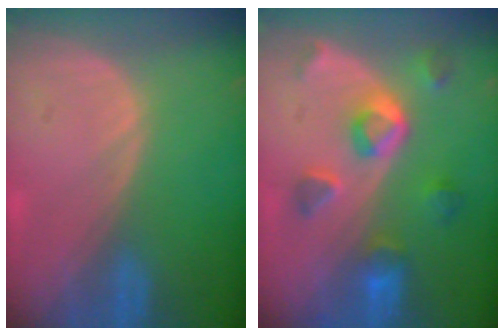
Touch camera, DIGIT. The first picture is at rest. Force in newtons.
{"total": 7.8, "press": 7.0, "slide": 3.5}